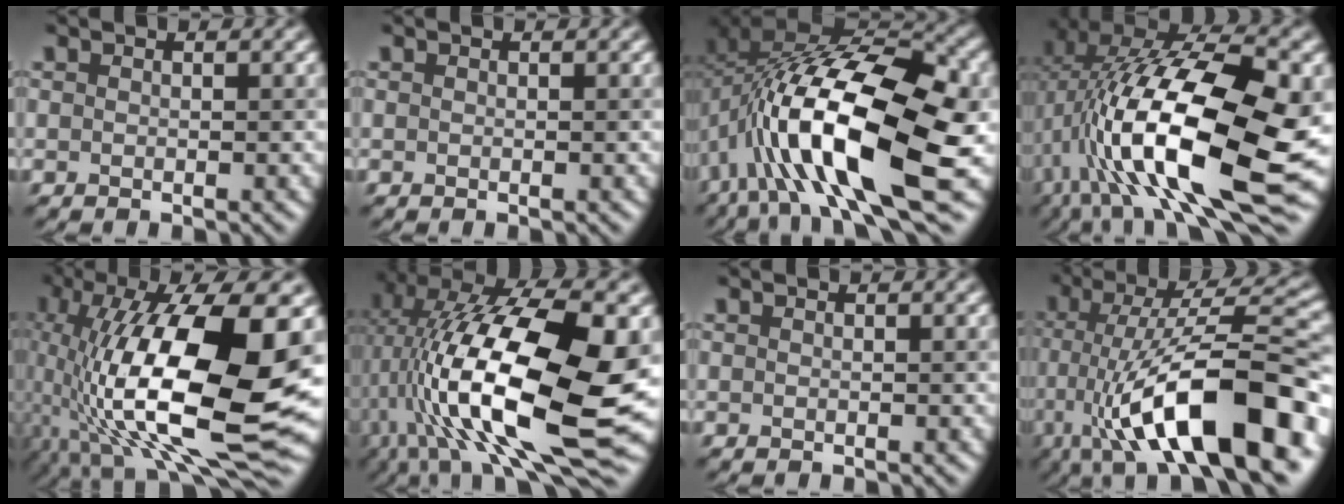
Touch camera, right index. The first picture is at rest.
{"total": 0.0}
{"total": 16.1, "force": [-3.4, 6.8, 14.2], "torque": [-0.247, 0.025, -0.057]}
{"total": 16.6, "force": [-1.2, 7.3, 14.8], "torque": [-0.259, 0.012, -0.017]}
{"total": 18.5, "force": [-1.3, 7.7, 16.7], "torque": [-0.317, 0.015, -0.023]}
{"total": 16.5, "force": [-0.5, 6.8, 15.0], "torque": [-0.254, 0.013, 0.000]}
{"total": 0.0}
{"total": 14.4, "force": [-4.6, 4.3, 12.9], "torque": [-0.195, 0.027, -0.068]}